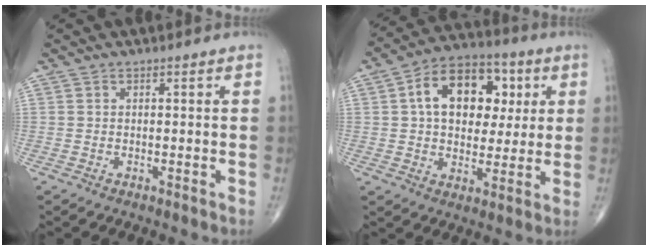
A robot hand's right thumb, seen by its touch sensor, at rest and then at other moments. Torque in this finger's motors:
{"motor_torque": [0.71, 3.44, 0.98, 0.02, 0.08]}